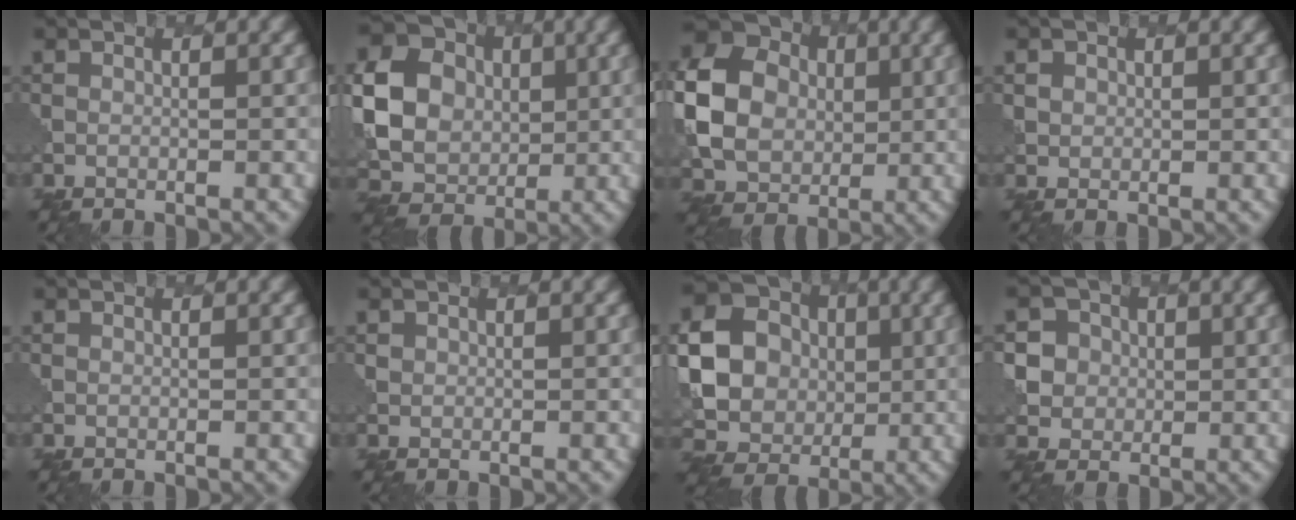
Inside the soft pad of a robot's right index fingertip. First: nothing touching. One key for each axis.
{"total": 9.6, "fx": 1.3, "fy": 8.3, "fz": 4.7, "tx": -0.115, "ty": 0.004, "tz": 0.015}
{"total": 9.3, "fx": 0.7, "fy": 7.8, "fz": 5.0, "tx": -0.117, "ty": 0.002, "tz": -0.001}
{"total": 1.3, "fx": 0.8, "fy": 1.0, "fz": -0.2, "tx": 0.003, "ty": -0.001, "tz": 0.010}
{"total": 0.0}
{"total": 0.8, "fx": 0.4, "fy": 0.7, "fz": 0.0, "tx": 0.002, "ty": -0.001, "tz": 0.006}
{"total": 16.2, "fx": 2.2, "fy": 15.0, "fz": 5.7, "tx": -0.164, "ty": 0.009, "tz": 0.022}
{"total": 5.1, "fx": 1.7, "fy": 4.6, "fz": 1.1, "tx": -0.014, "ty": 0.022, "tz": 0.024}